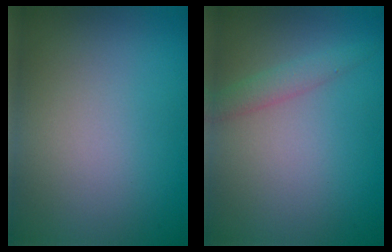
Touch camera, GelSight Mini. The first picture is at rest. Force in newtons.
{"total": 1.7, "press": 1.7, "slide": 0.1}